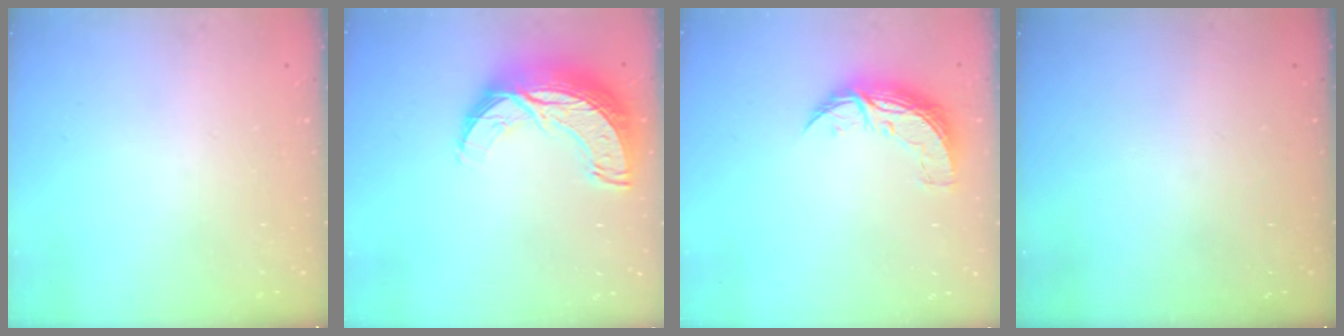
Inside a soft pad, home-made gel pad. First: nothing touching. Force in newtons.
{"total": 15.0, "press": 14.9, "slide": 1.0}
{"total": 8.4, "press": 8.4, "slide": 0.3}
{"total": 0.0}